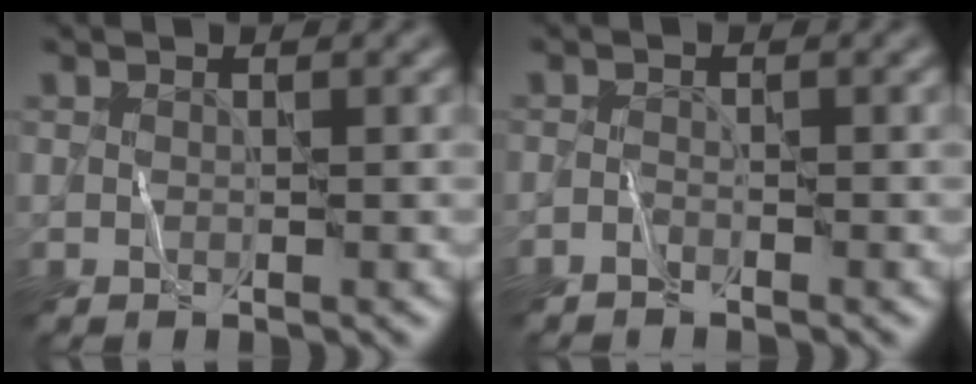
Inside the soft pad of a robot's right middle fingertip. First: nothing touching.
{"total": 0.9, "force": [-0.9, 0.1, 0.1], "torque": [-0.002, 0.004, -0.021]}